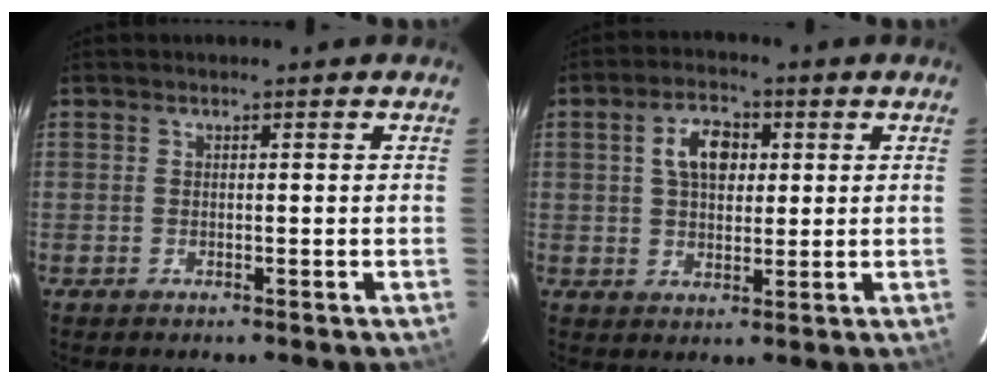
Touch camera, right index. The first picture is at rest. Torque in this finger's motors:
{"motor_torque": [0.91, 0.06, 0.38, 0.11]}